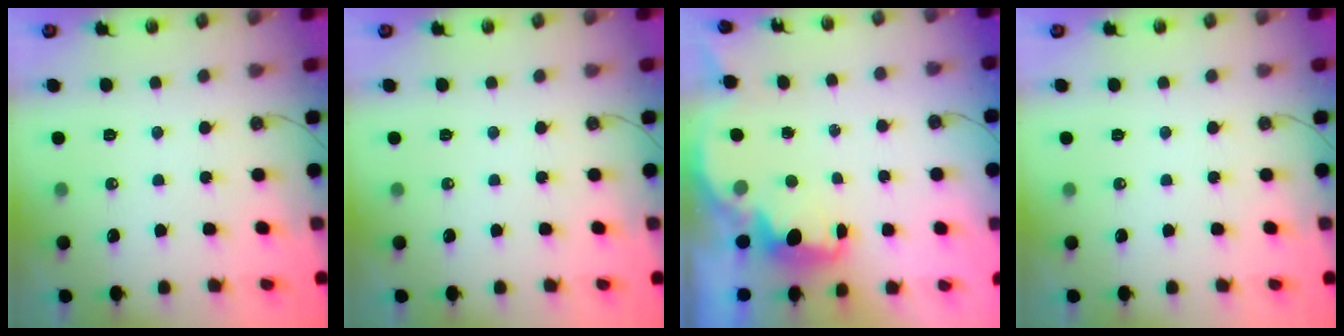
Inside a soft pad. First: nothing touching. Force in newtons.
{"total": 0.0}
{"total": 2.5, "press": 2.4, "slide": 0.8}
{"total": 0.0}